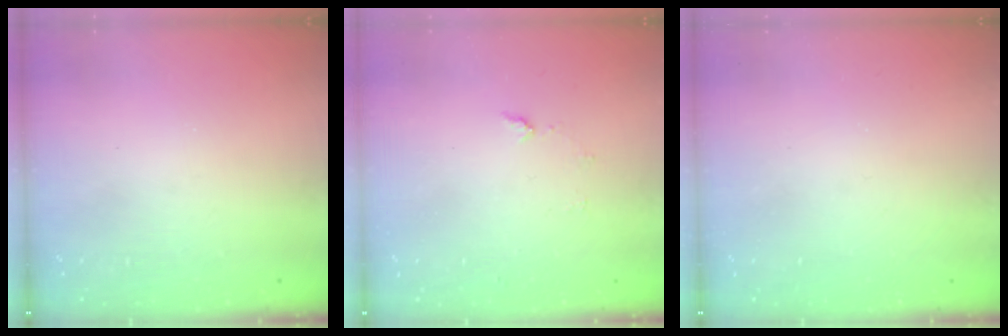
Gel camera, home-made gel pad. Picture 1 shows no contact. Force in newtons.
{"total": 5.2, "press": 5.1, "slide": 0.6}
{"total": 0.0}